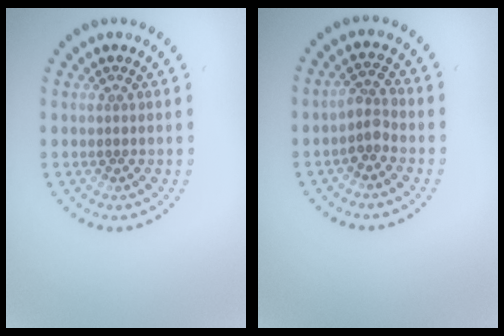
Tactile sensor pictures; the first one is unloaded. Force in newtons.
{"total": 1.9, "press": 1.5, "slide": 1.2}